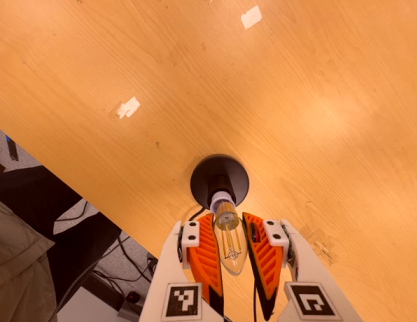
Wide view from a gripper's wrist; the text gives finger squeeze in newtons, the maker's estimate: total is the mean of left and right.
{"total": 20.5, "left": 21.9, "right": 19.1}